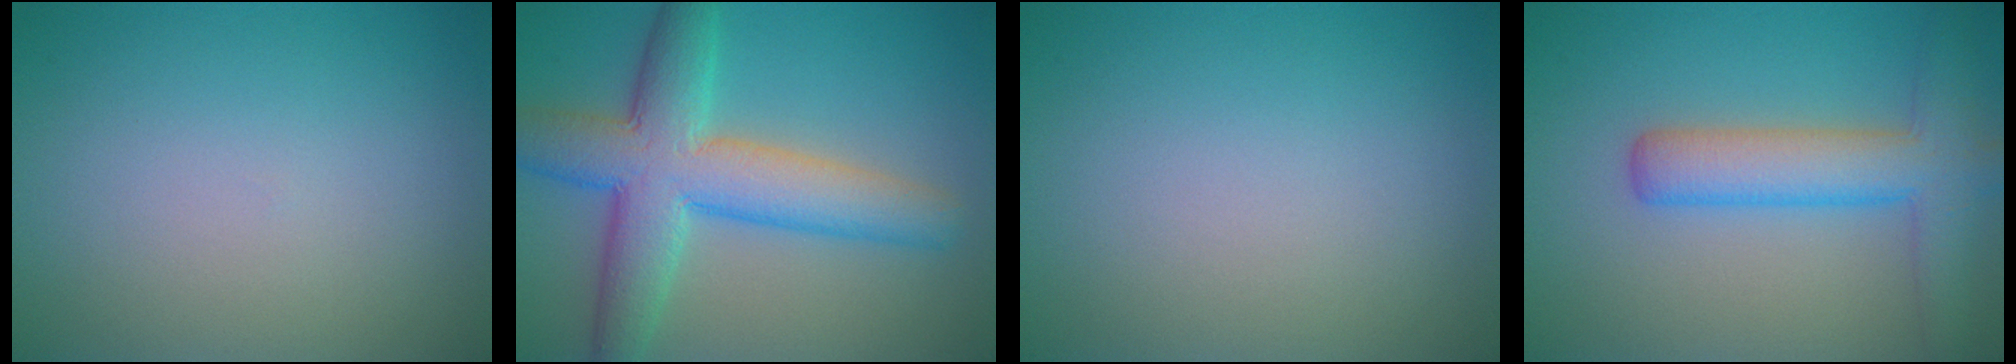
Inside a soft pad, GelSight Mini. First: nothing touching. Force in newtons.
{"total": 8.6, "press": 8.6, "slide": 0.2}
{"total": 0.0}
{"total": 5.8, "press": 5.8, "slide": 0.2}